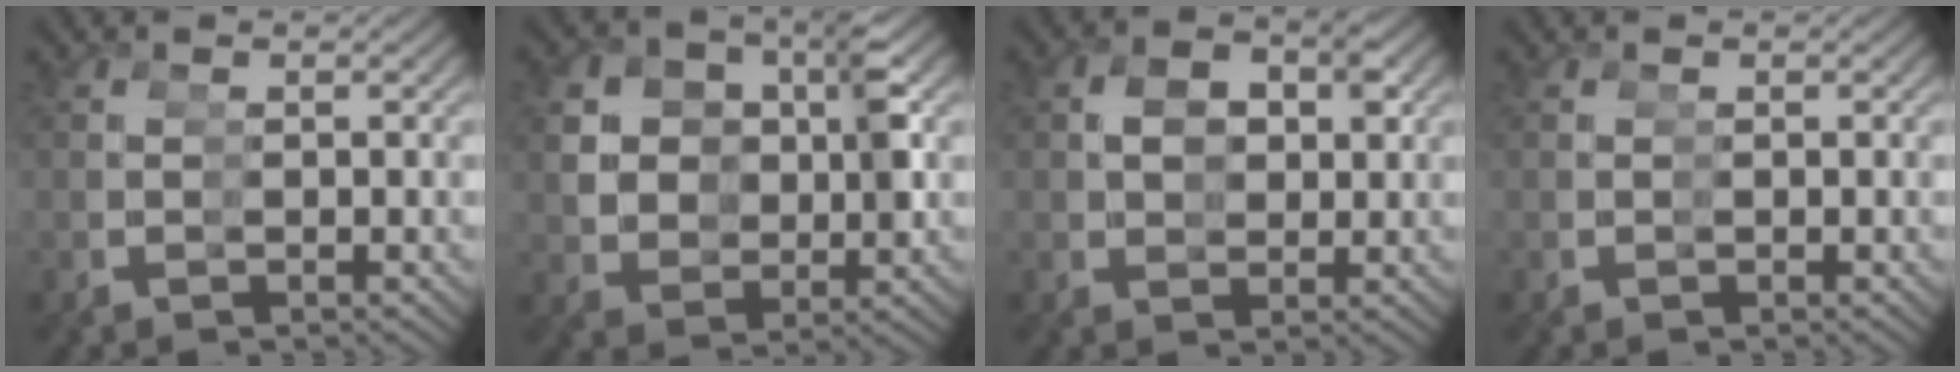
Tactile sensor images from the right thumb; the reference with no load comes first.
{"total": 3.9, "force": [1.3, 3.3, 1.5], "torque": [-0.040, -0.005, 0.033]}
{"total": 1.4, "force": [0.8, 0.9, 0.7], "torque": [-0.015, 0.008, 0.017]}
{"total": 0.0}